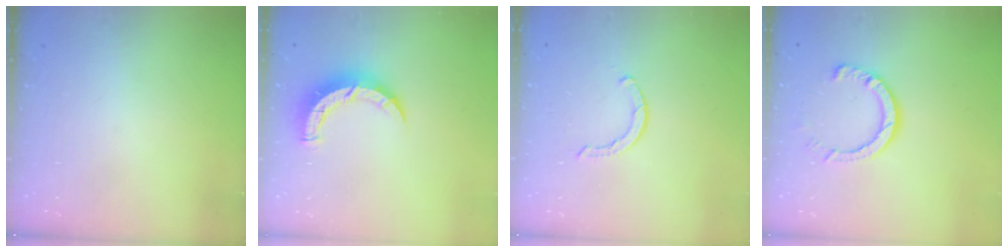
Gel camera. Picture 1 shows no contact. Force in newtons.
{"total": 8.1, "press": 8.1, "slide": 0.5}
{"total": 1.7, "press": 1.6, "slide": 0.3}
{"total": 8.0, "press": 8.0, "slide": 0.8}